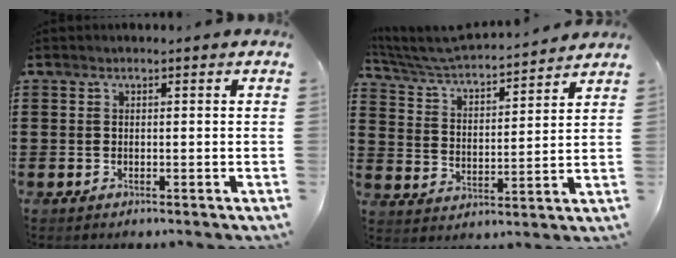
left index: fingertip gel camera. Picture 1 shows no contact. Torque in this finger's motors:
{"motor_torque": [1.05, -1.09, 0.09, 0.07]}